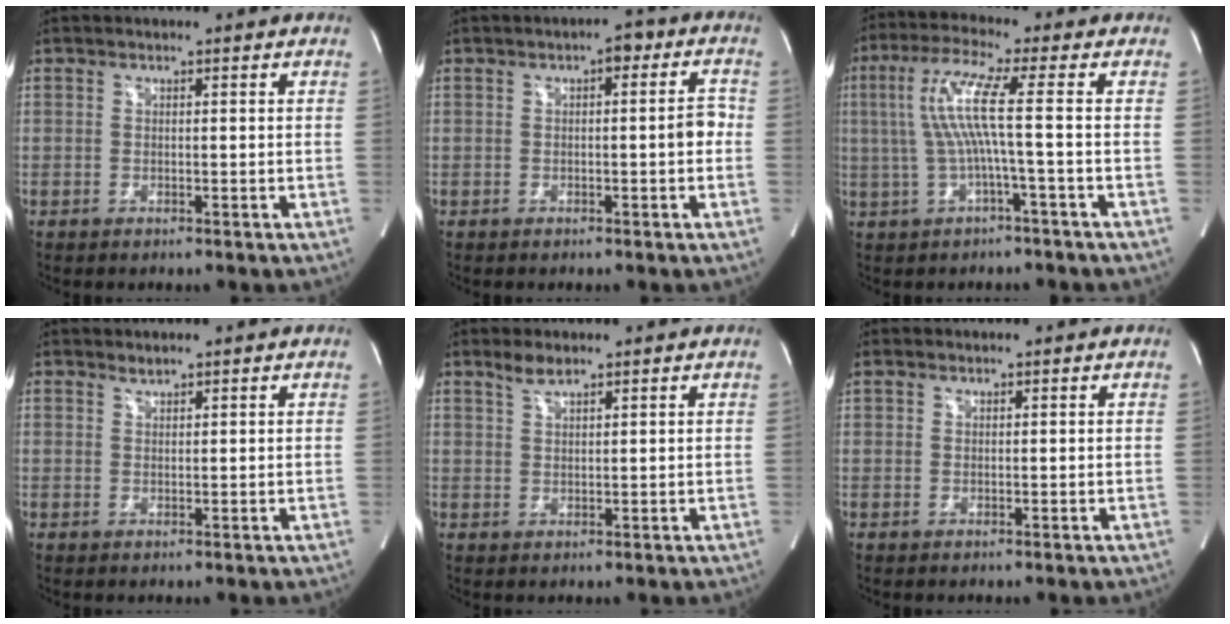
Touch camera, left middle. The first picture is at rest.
{"total": 4.6, "force": [0.1, 1.4, 4.4], "torque": [-0.053, 0.016, -0.004]}
{"total": 9.4, "force": [0.9, -1.4, 9.2], "torque": [-0.193, 0.018, 0.021]}
{"total": 0.9, "force": [0.9, 0.1, 0.1], "torque": [-0.005, -0.001, 0.018]}
{"total": 2.4, "force": [2.0, 0.4, 1.2], "torque": [-0.030, 0.004, 0.041]}
{"total": 0.9, "force": [0.8, -0.1, -0.4], "torque": [0.001, 0.010, 0.022]}